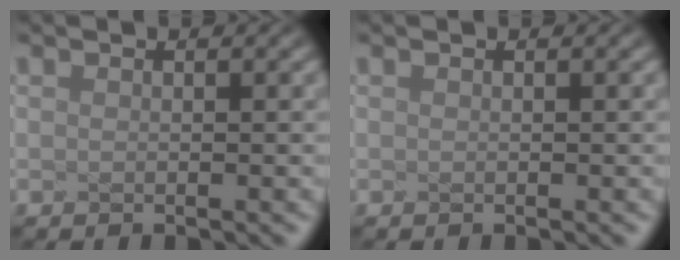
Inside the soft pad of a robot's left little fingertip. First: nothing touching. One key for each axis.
{"total": 0.0}